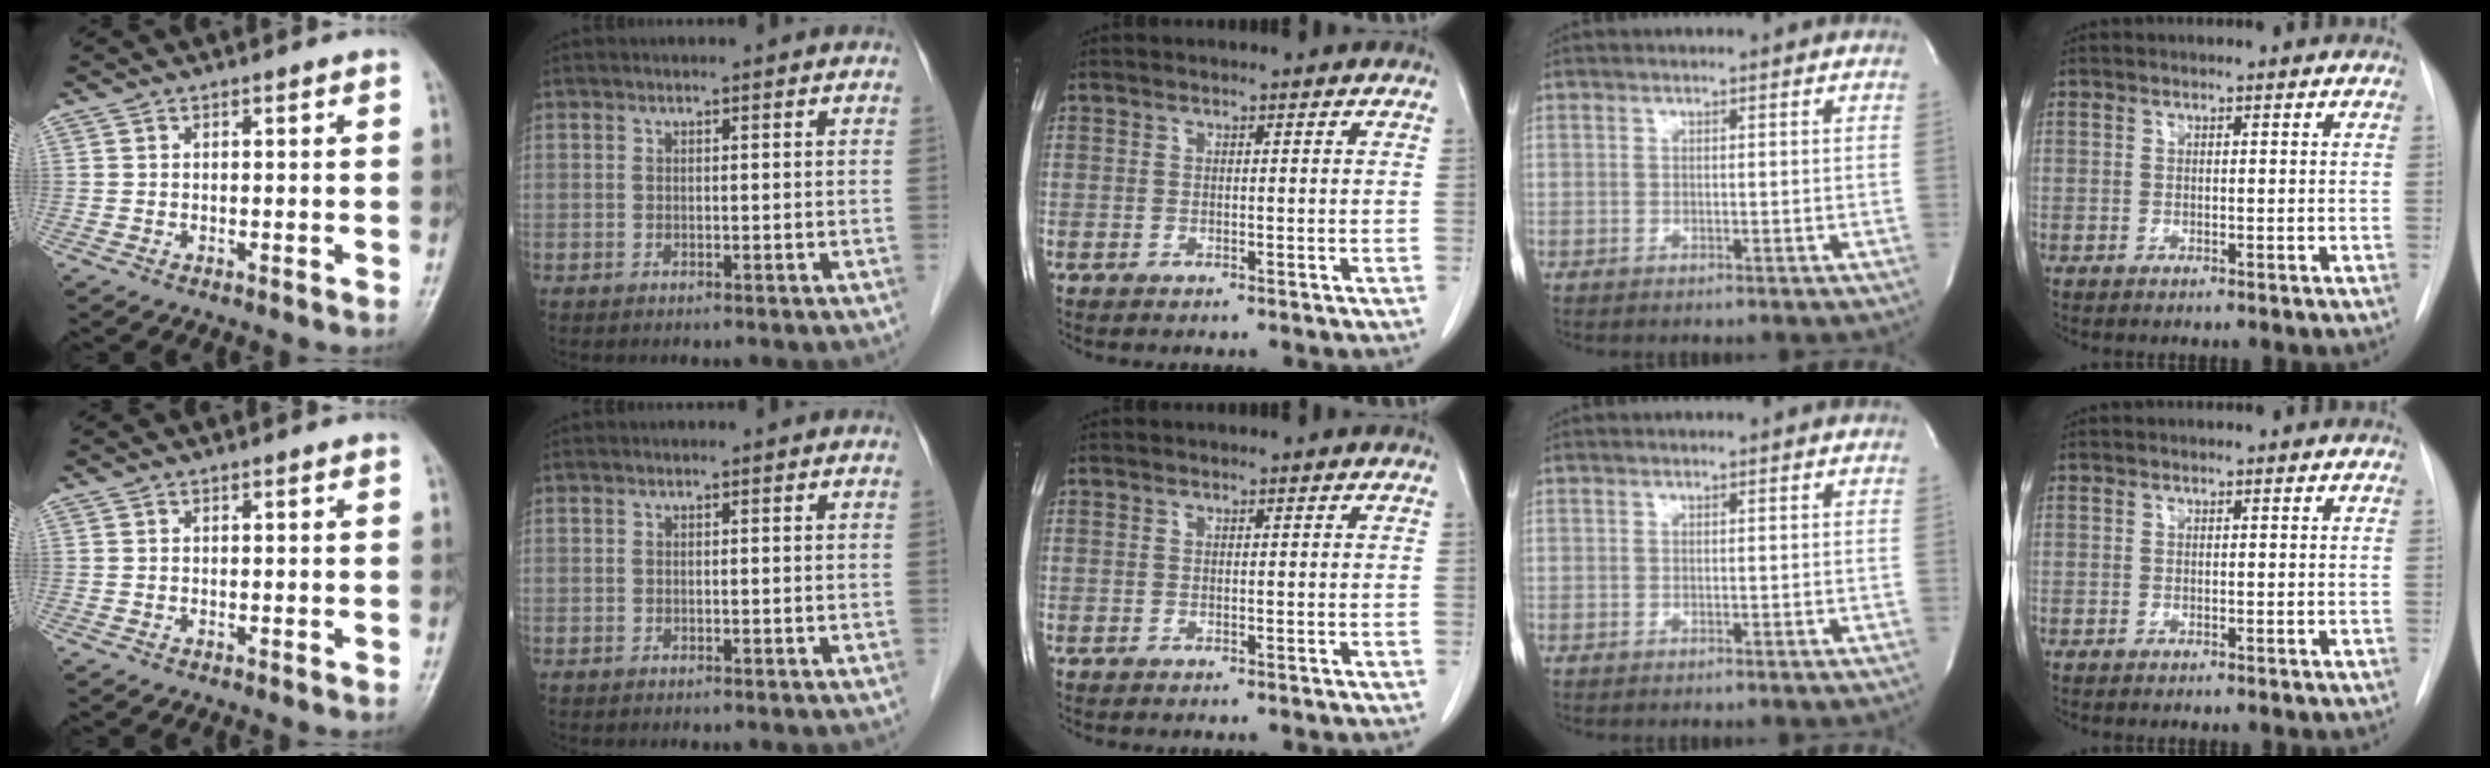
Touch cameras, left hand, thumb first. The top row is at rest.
{}